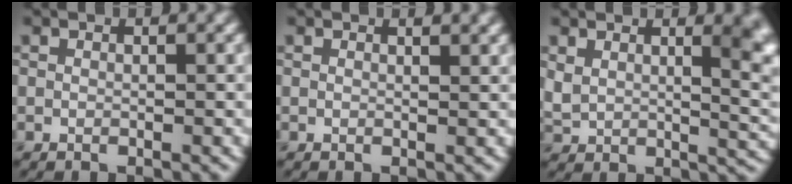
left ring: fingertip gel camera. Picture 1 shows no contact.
{"total": 1.1, "force": [0.8, 0.3, 0.7], "torque": [-0.008, 0.004, 0.012]}
{"total": 6.5, "force": [2.8, 3.1, 5.0], "torque": [-0.076, -0.012, 0.061]}